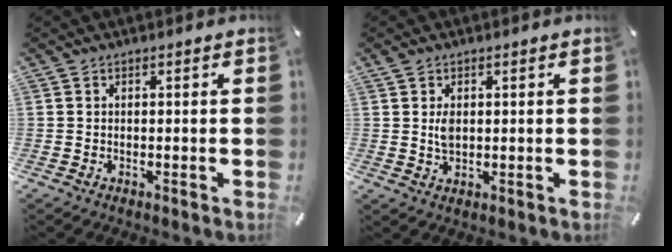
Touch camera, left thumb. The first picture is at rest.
{"total": 3.1, "force": [0.7, 1.9, 2.4], "torque": [-0.044, 0.001, 0.009]}